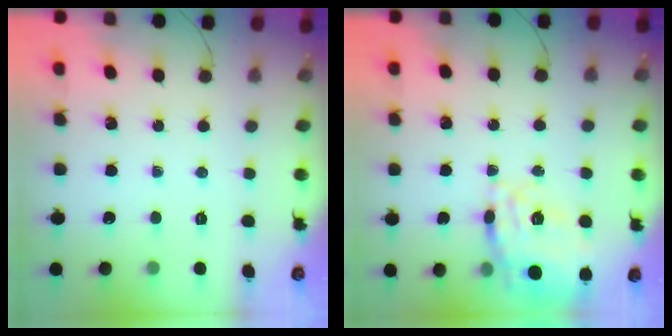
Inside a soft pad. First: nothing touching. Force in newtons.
{"total": 16.3, "press": 16.2, "slide": 1.4}